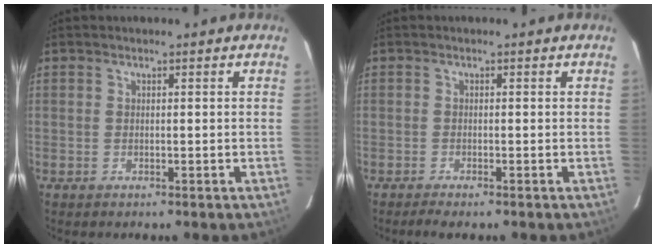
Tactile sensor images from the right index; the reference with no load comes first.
{"total": 2.6, "force": [-2.1, 0.3, 1.5], "torque": [-0.019, -0.005, -0.030]}